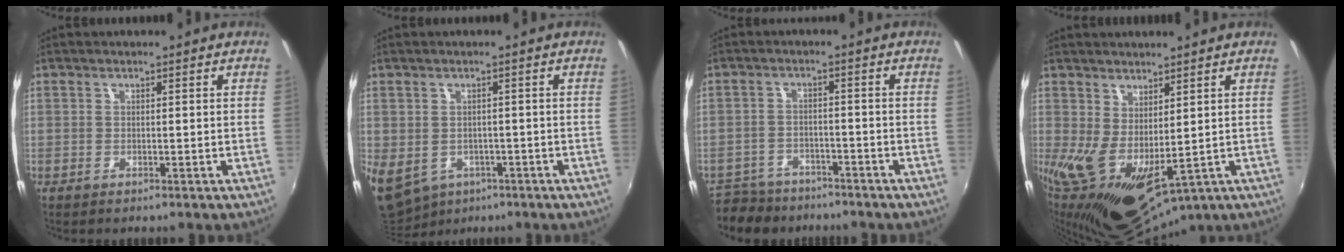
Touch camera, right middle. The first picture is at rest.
{"total": 10.8, "force": [-4.6, 7.9, 5.7], "torque": [-0.143, -0.036, -0.060]}
{"total": 9.7, "force": [-8.1, 4.6, 2.6], "torque": [-0.081, -0.004, -0.130]}
{"total": 12.2, "force": [-0.2, 5.7, 10.8], "torque": [-0.191, -0.042, 0.012]}